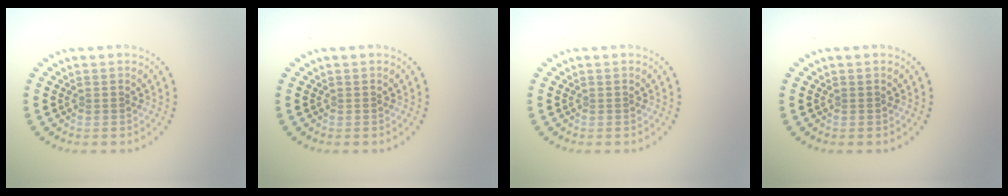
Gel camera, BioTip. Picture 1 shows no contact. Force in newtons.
{"total": 0.0}
{"total": 0.0}
{"total": 0.0}